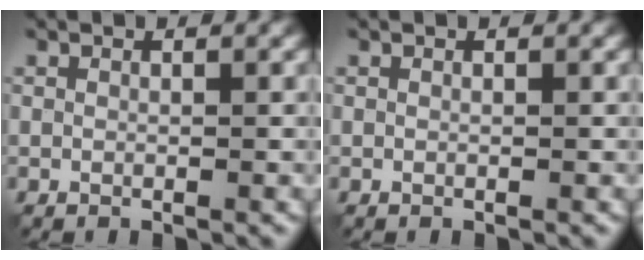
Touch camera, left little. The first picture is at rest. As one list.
[{"total": 0.0}]